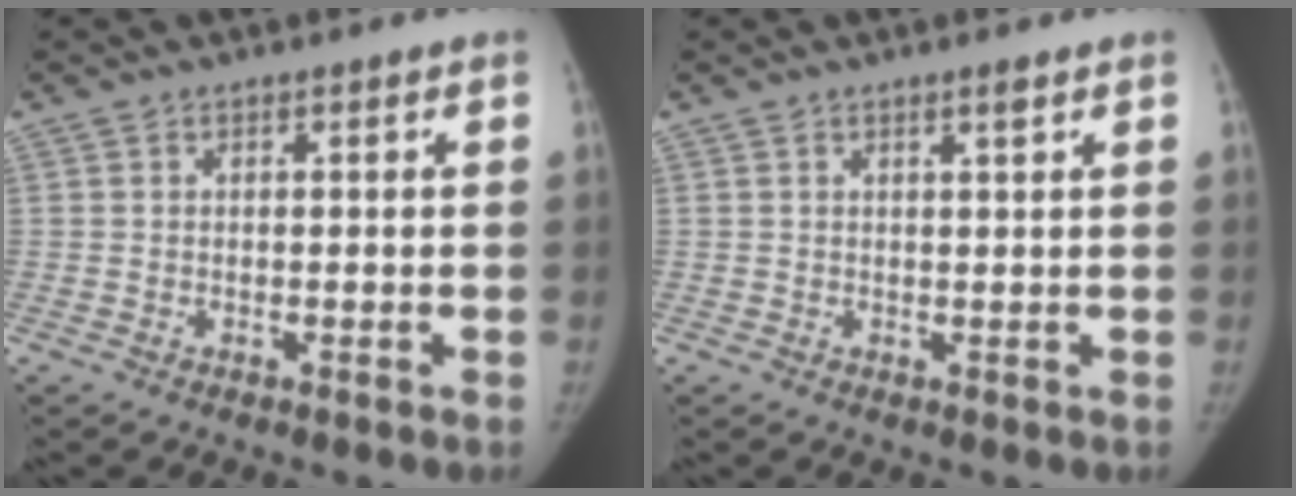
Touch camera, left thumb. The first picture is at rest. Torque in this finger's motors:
{"motor_torque": [-0.25, -0.13, 0.08, 0.19, -0.08]}